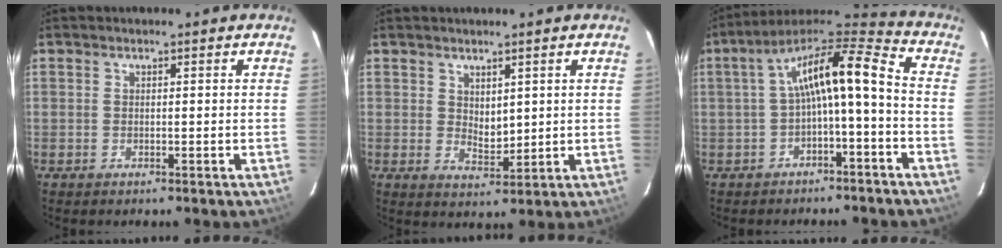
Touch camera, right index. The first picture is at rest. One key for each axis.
{"total": 3.4, "fx": 1.8, "fy": 2.1, "fz": 2.1, "tx": -0.029, "ty": -0.004, "tz": 0.035}
{"total": 12.8, "fx": -1.8, "fy": 2.9, "fz": 12.4, "tx": -0.232, "ty": 0.030, "tz": -0.028}